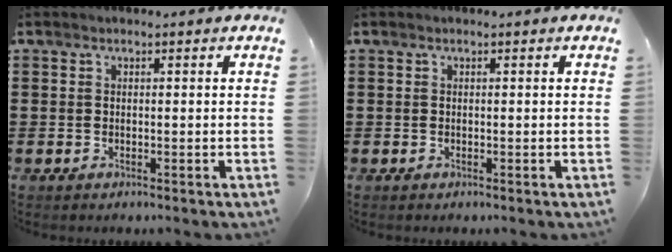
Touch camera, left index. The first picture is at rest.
{"total": 0.0}